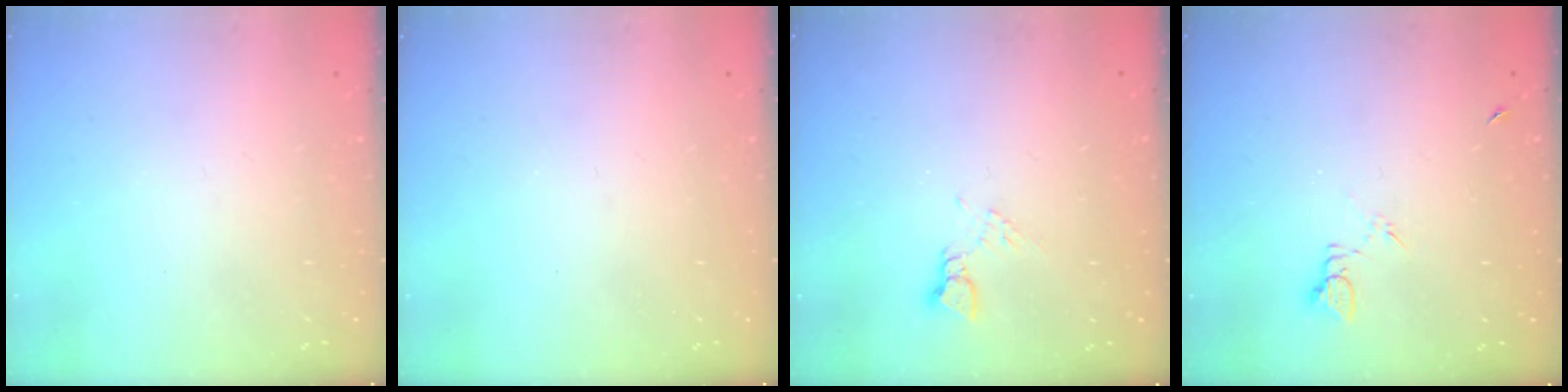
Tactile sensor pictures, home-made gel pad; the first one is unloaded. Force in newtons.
{"total": 0.0}
{"total": 3.6, "press": 3.6, "slide": 0.5}
{"total": 4.5, "press": 4.4, "slide": 0.6}